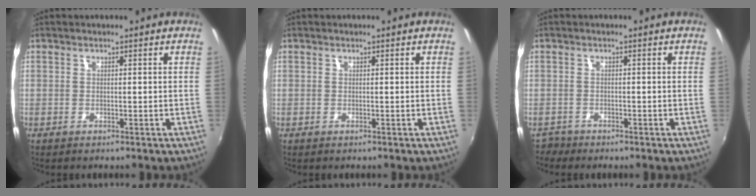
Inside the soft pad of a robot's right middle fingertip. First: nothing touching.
{"total": 0.0}
{"total": 1.7, "force": [-1.6, 0.5, -0.2], "torque": [0.001, -0.003, -0.032]}